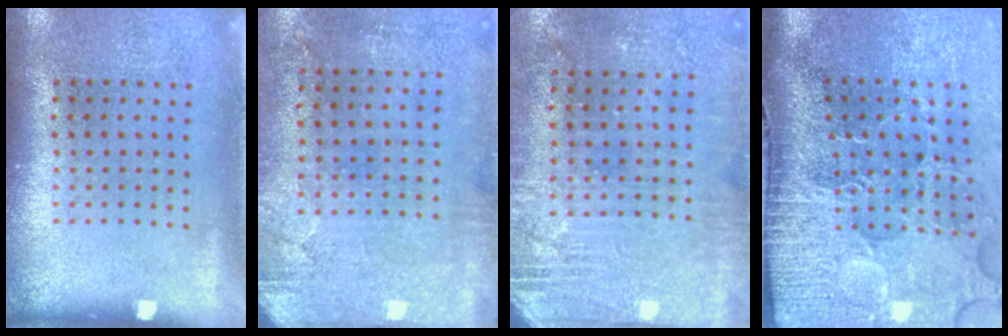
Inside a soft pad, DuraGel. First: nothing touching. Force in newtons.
{"total": 2.9, "press": 2.4, "slide": 1.7}
{"total": 2.9, "press": 2.8, "slide": 0.9}
{"total": 4.9, "press": 4.0, "slide": 2.8}